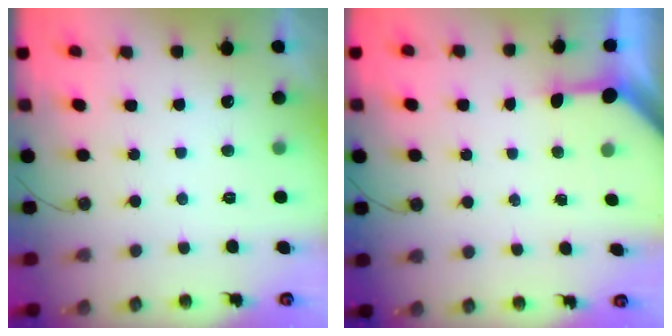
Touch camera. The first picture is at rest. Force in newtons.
{"total": 3.4, "press": 3.4, "slide": 0.3}